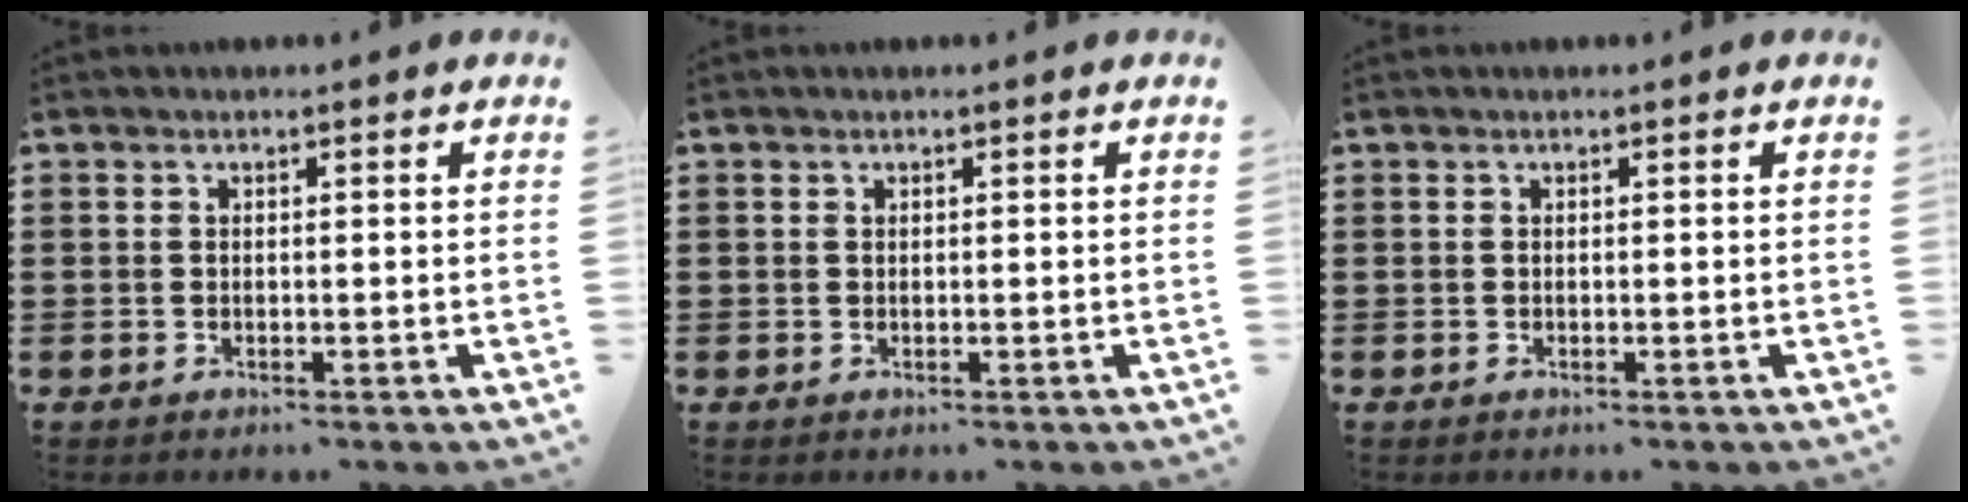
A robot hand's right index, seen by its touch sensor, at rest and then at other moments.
{"total": 0.0}
{"total": 0.0}